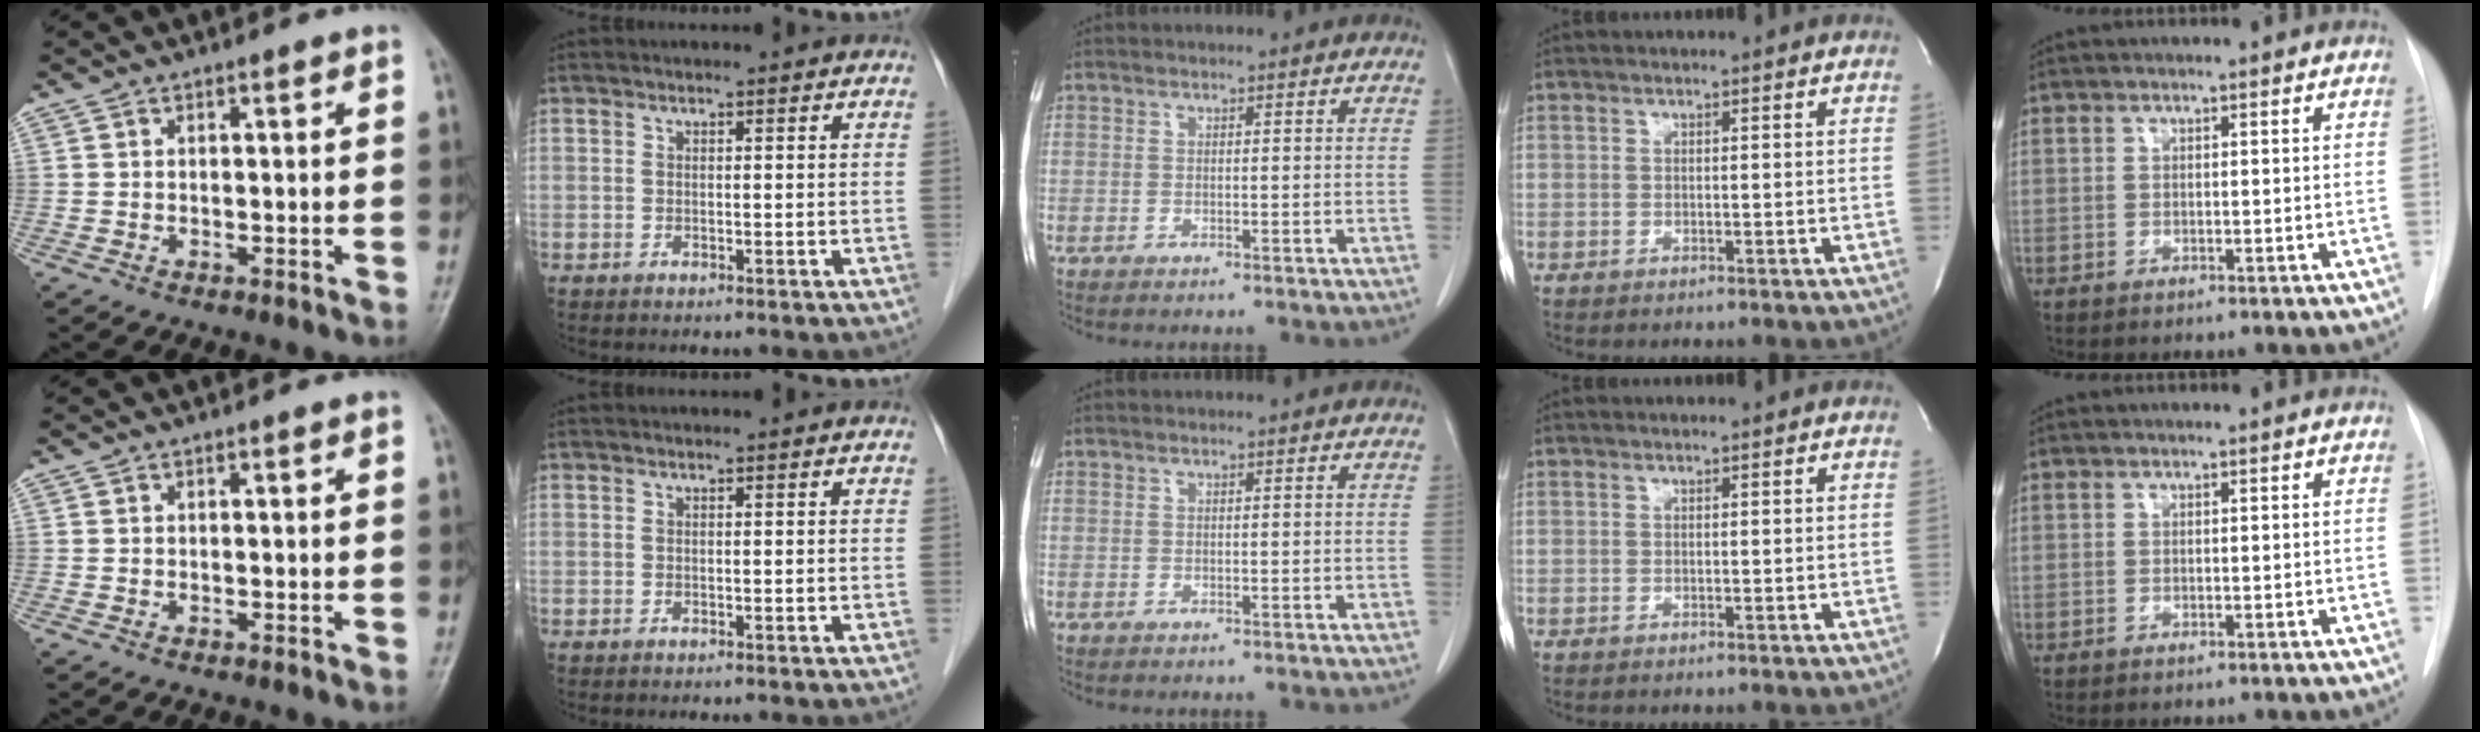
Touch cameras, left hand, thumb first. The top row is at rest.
{}